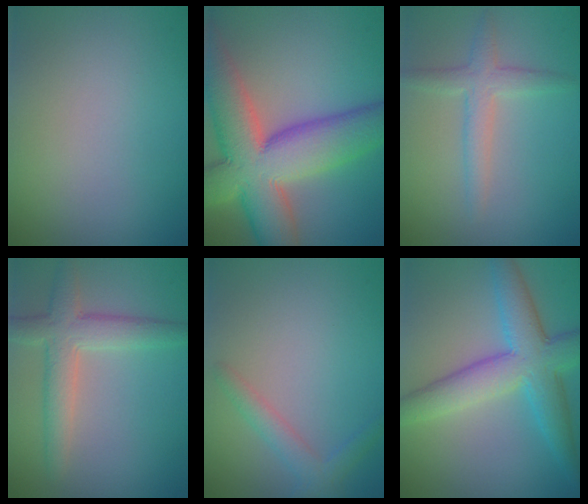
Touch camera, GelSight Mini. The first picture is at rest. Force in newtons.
{"total": 13.0, "press": 13.0, "slide": 0.9}
{"total": 2.7, "press": 2.7, "slide": 0.0}
{"total": 4.4, "press": 4.4, "slide": 0.3}
{"total": 2.2, "press": 2.2, "slide": 0.0}
{"total": 6.9, "press": 6.9, "slide": 0.1}